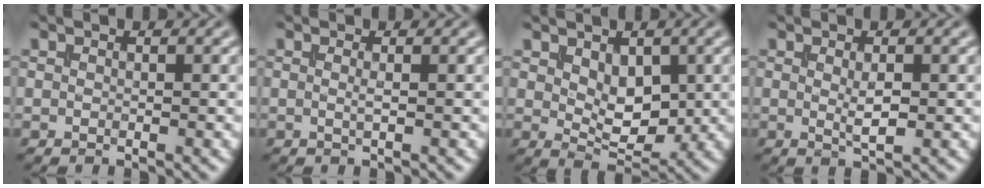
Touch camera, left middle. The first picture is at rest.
{"total": 0.8, "force": [0.1, 0.2, 0.8], "torque": [-0.013, 0.001, -0.002]}
{"total": 4.1, "force": [0.8, 2.5, 3.1], "torque": [-0.050, -0.010, 0.022]}
{"total": 1.9, "force": [0.1, 0.4, 1.8], "torque": [-0.033, -0.003, 0.004]}